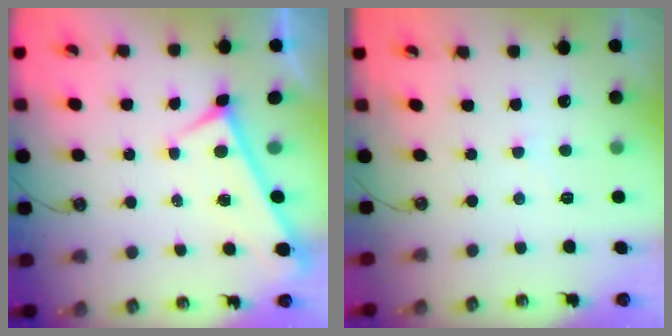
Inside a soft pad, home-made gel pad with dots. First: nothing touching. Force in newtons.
{"total": 1.3, "press": 1.2, "slide": 0.4}